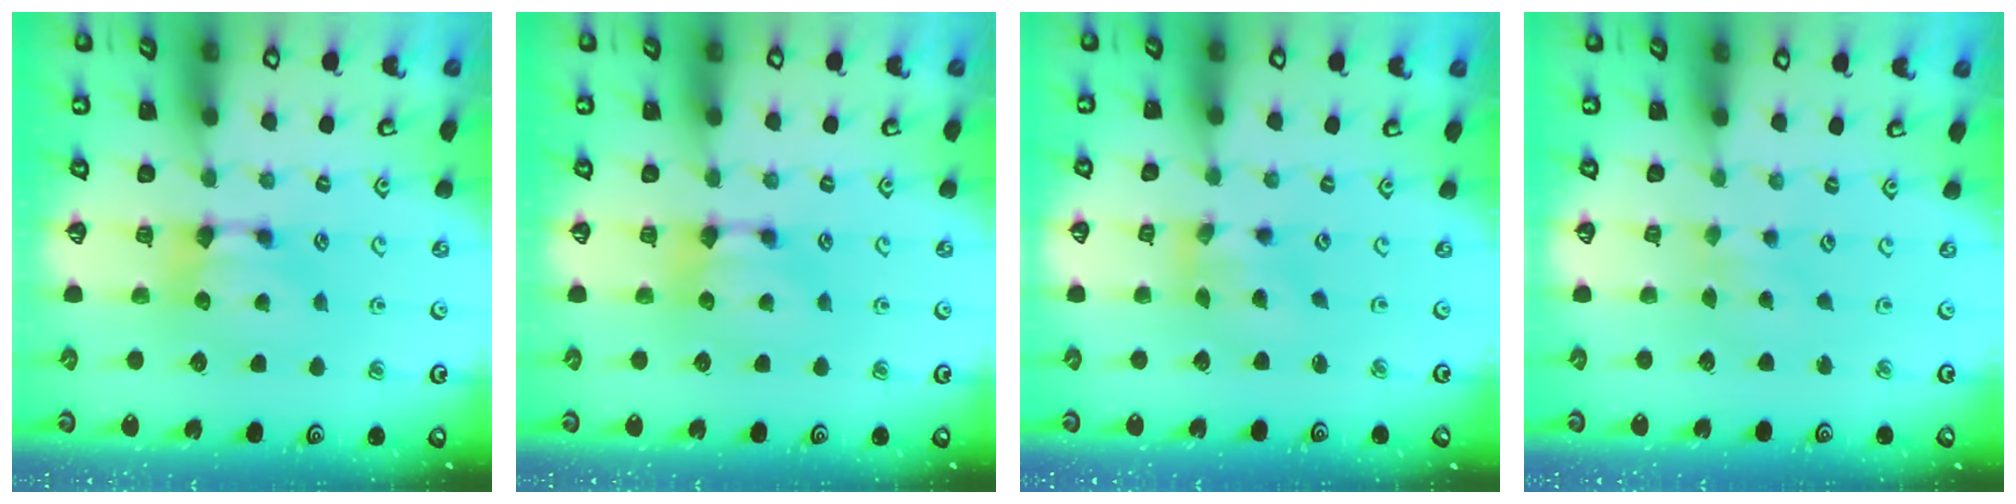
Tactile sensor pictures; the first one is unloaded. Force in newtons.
{"total": 0.0}
{"total": 1.6, "press": 0.2, "slide": 1.5}
{"total": 2.8, "press": 2.8, "slide": 0.2}